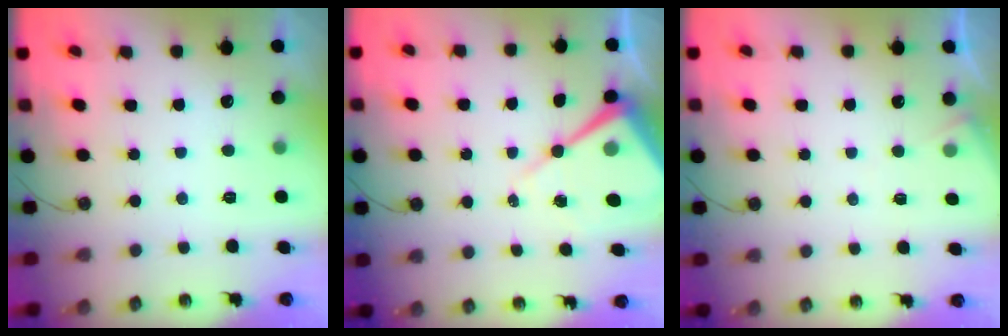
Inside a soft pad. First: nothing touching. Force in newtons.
{"total": 12.7, "press": 12.7, "slide": 1.2}
{"total": 3.5, "press": 3.5, "slide": 0.5}